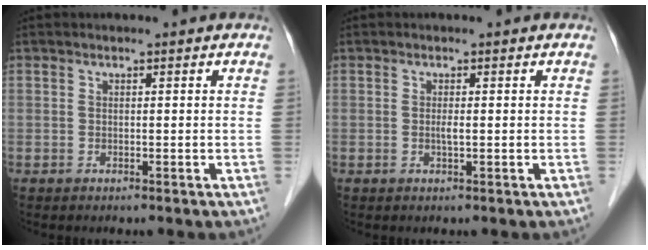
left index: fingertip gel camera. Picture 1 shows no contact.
{"total": 0.9, "force": [-0.1, 0.1, 0.9], "torque": [-0.019, -0.002, -0.001]}